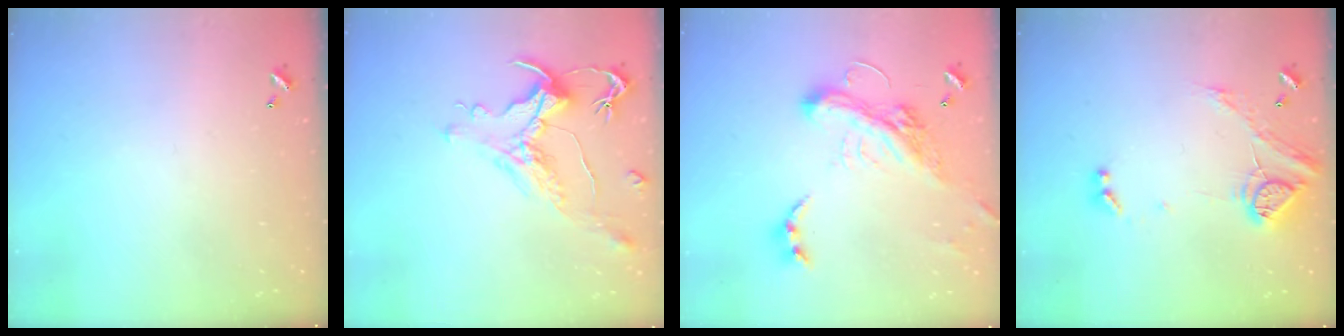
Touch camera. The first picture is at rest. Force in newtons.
{"total": 1.7, "press": 1.1, "slide": 1.3}
{"total": 7.8, "press": 7.6, "slide": 1.9}
{"total": 17.3, "press": 17.3, "slide": 0.8}